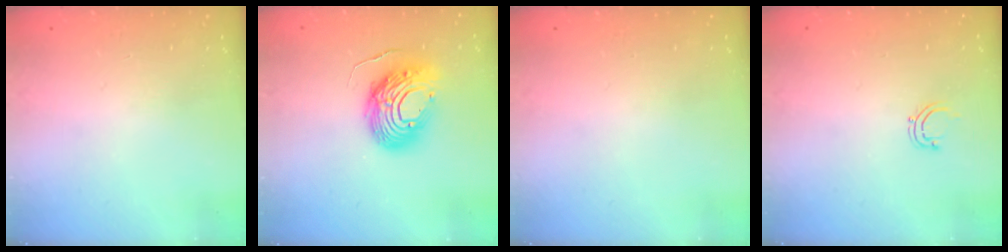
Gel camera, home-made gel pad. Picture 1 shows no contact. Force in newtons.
{"total": 12.5, "press": 12.4, "slide": 0.9}
{"total": 0.0}
{"total": 3.3, "press": 3.3, "slide": 0.3}